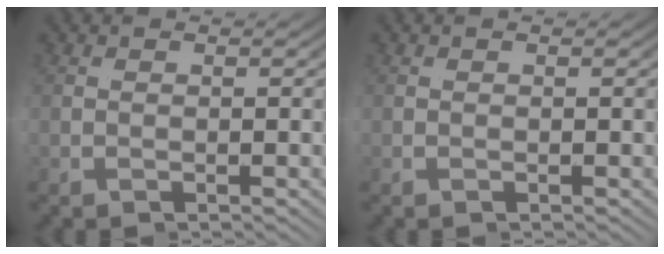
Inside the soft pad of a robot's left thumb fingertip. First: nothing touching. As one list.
[{"total": 0.0}]